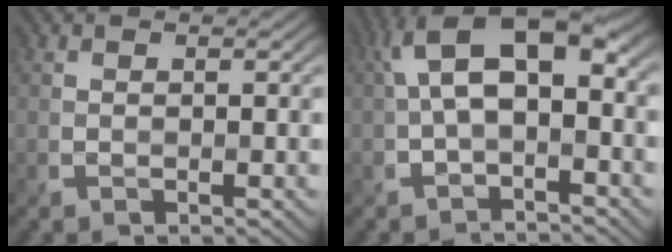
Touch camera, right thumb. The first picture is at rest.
{"total": 9.3, "force": [0.9, 4.7, 8.0], "torque": [-0.154, 0.015, 0.009]}